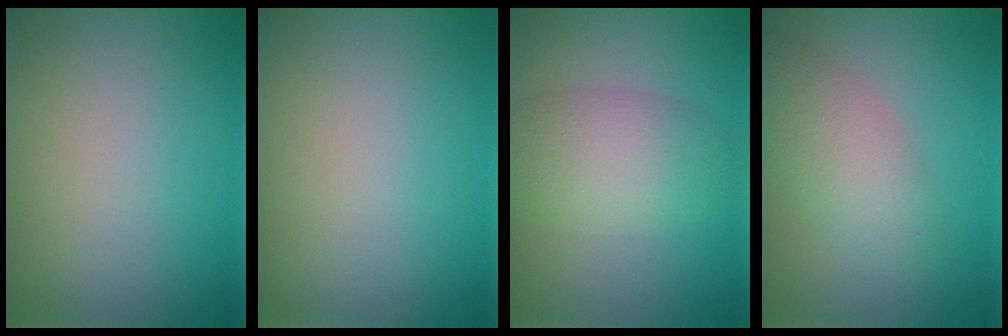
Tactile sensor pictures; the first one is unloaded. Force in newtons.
{"total": 0.0}
{"total": 5.6, "press": 5.6, "slide": 0.2}
{"total": 4.4, "press": 4.4, "slide": 0.1}